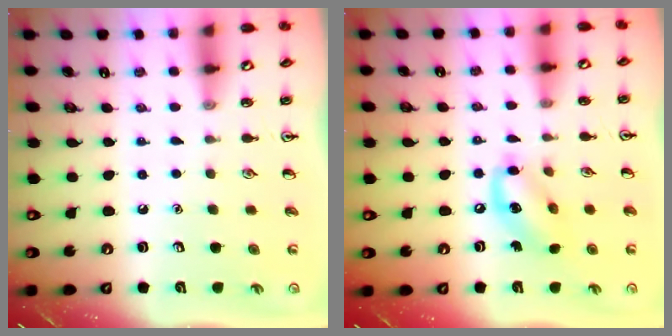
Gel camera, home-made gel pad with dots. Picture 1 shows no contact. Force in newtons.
{"total": 10.7, "press": 10.5, "slide": 2.1}